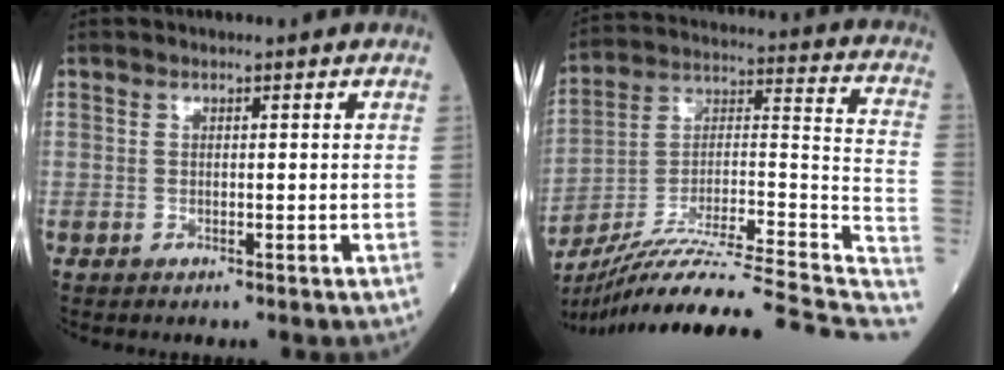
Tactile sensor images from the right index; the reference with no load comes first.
{"total": 27.9, "force": [-23.3, 1.0, 15.2], "torque": [-0.193, 0.008, -0.357]}